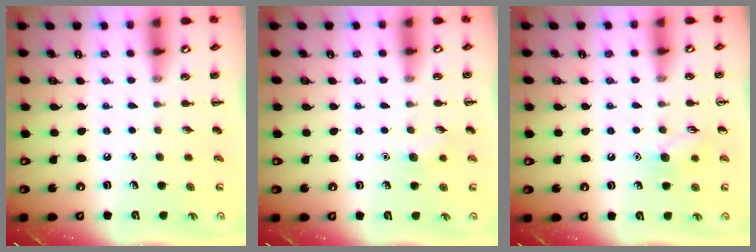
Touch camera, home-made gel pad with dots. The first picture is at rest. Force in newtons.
{"total": 5.8, "press": 5.6, "slide": 1.5}
{"total": 7.3, "press": 7.2, "slide": 1.3}